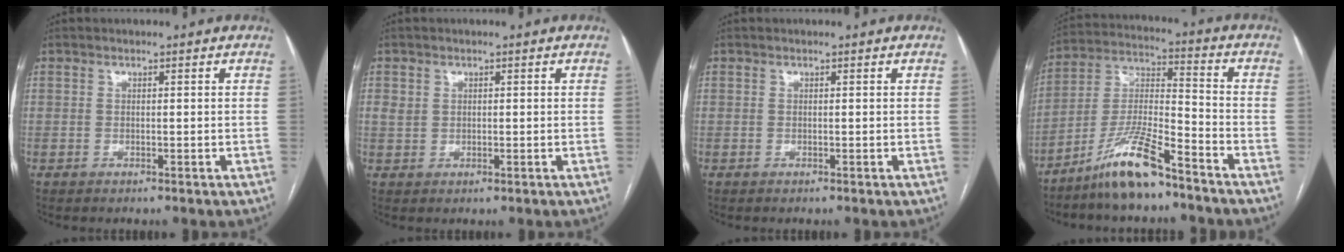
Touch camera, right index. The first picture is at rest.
{"total": 1.8, "force": [0.6, 1.5, 0.7], "torque": [-0.013, 0.005, 0.014]}
{"total": 0.0}
{"total": 11.5, "force": [-8.6, 1.3, 7.5], "torque": [-0.154, -0.006, -0.164]}